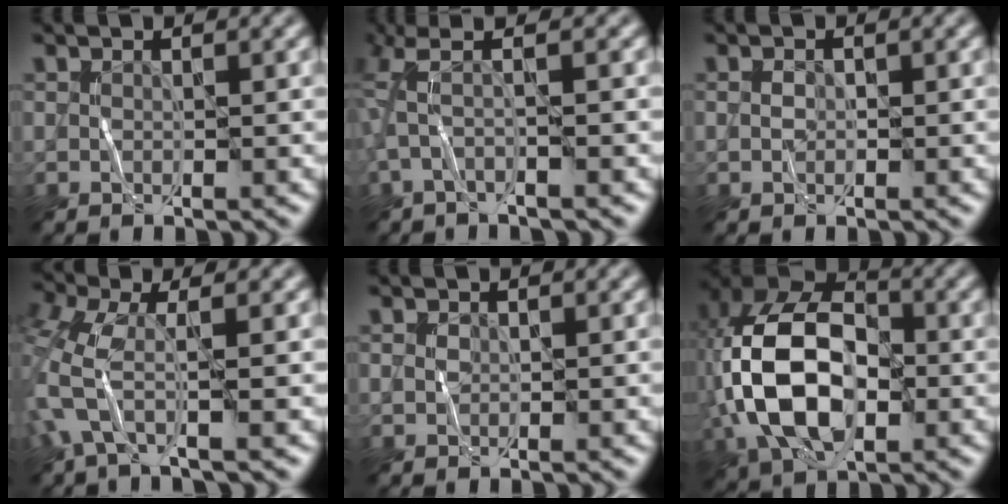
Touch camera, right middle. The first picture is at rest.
{"total": 2.7, "force": [0.1, 0.1, 2.7], "torque": [-0.063, 0.001, -0.002]}
{"total": 0.7, "force": [0.0, 0.6, 0.4], "torque": [-0.010, 0.001, 0.000]}
{"total": 4.2, "force": [-1.1, 1.1, 3.9], "torque": [-0.102, -0.007, -0.031]}
{"total": 0.5, "force": [0.1, 0.5, 0.2], "torque": [-0.005, 0.000, 0.004]}
{"total": 13.3, "force": [-1.1, 8.3, 10.3], "torque": [-0.230, 0.008, -0.028]}